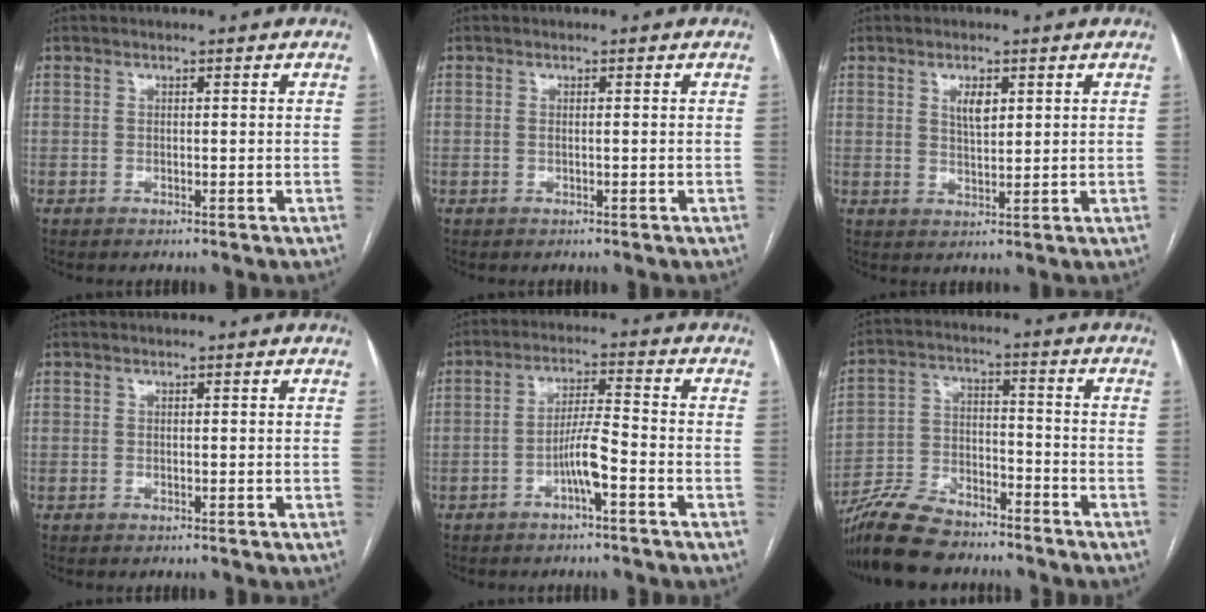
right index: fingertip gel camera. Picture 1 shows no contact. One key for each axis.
{"total": 0.5, "fx": -0.2, "fy": 0.1, "fz": 0.5, "tx": -0.013, "ty": 0.000, "tz": -0.003}
{"total": 3.2, "fx": 1.4, "fy": 1.3, "fz": 2.6, "tx": -0.045, "ty": -0.001, "tz": 0.028}
{"total": 0.0}
{"total": 5.4, "fx": -2.6, "fy": 0.2, "fz": 4.7, "tx": -0.092, "ty": 0.011, "tz": -0.045}
{"total": 12.7, "fx": -11.0, "fy": 4.0, "fz": 5.1, "tx": -0.106, "ty": -0.006, "tz": -0.198}